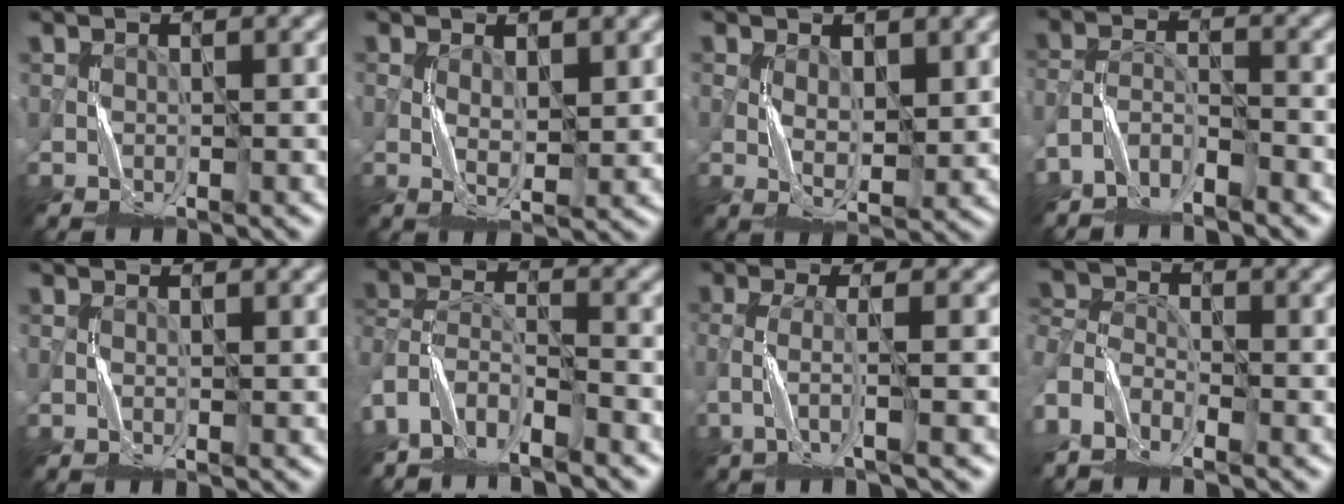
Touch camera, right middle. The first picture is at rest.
{"total": 1.9, "force": [0.6, 0.8, 1.6], "torque": [-0.036, -0.001, 0.014]}
{"total": 2.9, "force": [0.8, 1.6, 2.3], "torque": [-0.048, -0.002, 0.018]}
{"total": 3.3, "force": [-3.3, 0.4, 0.4], "torque": [-0.011, 0.007, -0.071]}
{"total": 0.0}
{"total": 6.5, "force": [-5.9, 1.7, 2.1], "torque": [-0.045, -0.003, -0.118]}
{"total": 2.3, "force": [-1.2, 0.2, 2.0], "torque": [-0.040, 0.002, -0.032]}
{"total": 6.2, "force": [-4.9, 2.9, 2.6], "torque": [-0.059, -0.011, -0.091]}